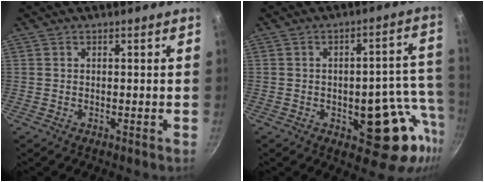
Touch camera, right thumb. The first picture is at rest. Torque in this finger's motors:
{"motor_torque": [2.60, 0.80, 1.61, -1.16, 0.45]}